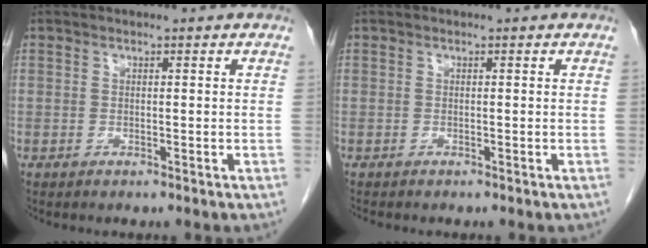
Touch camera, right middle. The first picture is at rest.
{"total": 0.6, "force": [-0.6, 0.1, 0.2], "torque": [-0.006, -0.001, -0.010]}